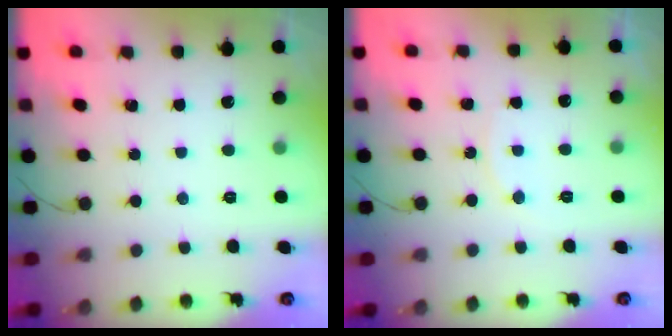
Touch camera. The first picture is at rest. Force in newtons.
{"total": 6.1, "press": 6.1, "slide": 0.5}